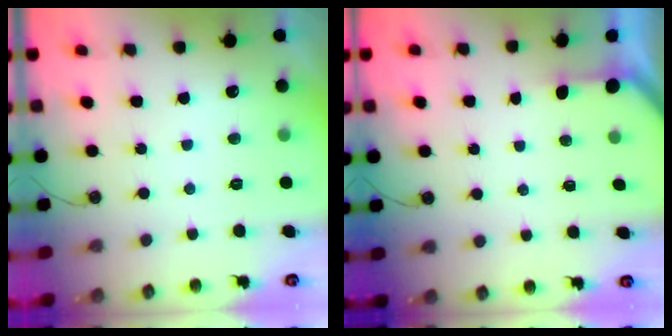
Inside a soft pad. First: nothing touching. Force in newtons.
{"total": 1.2, "press": 1.2, "slide": 0.1}